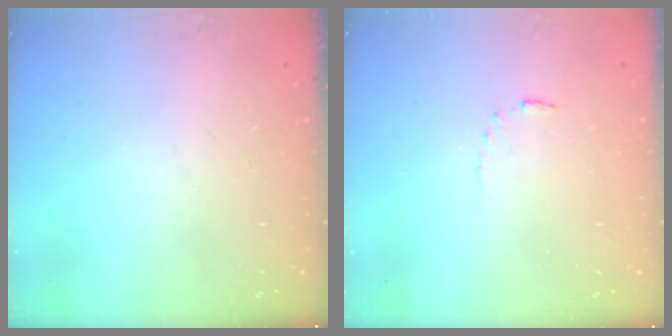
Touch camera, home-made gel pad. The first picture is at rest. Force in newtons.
{"total": 3.7, "press": 3.7, "slide": 0.5}